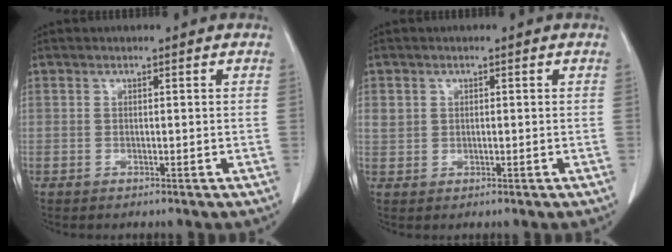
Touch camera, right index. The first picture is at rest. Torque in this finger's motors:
{"motor_torque": [0.08, -0.03, 0.08, 0.01]}